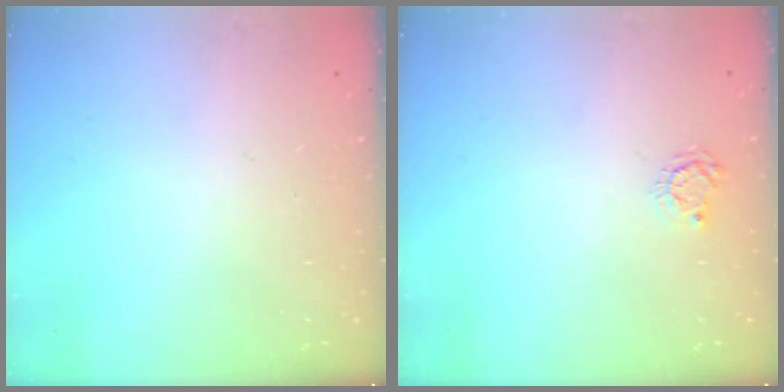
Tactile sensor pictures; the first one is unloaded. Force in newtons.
{"total": 3.4, "press": 3.4, "slide": 0.4}